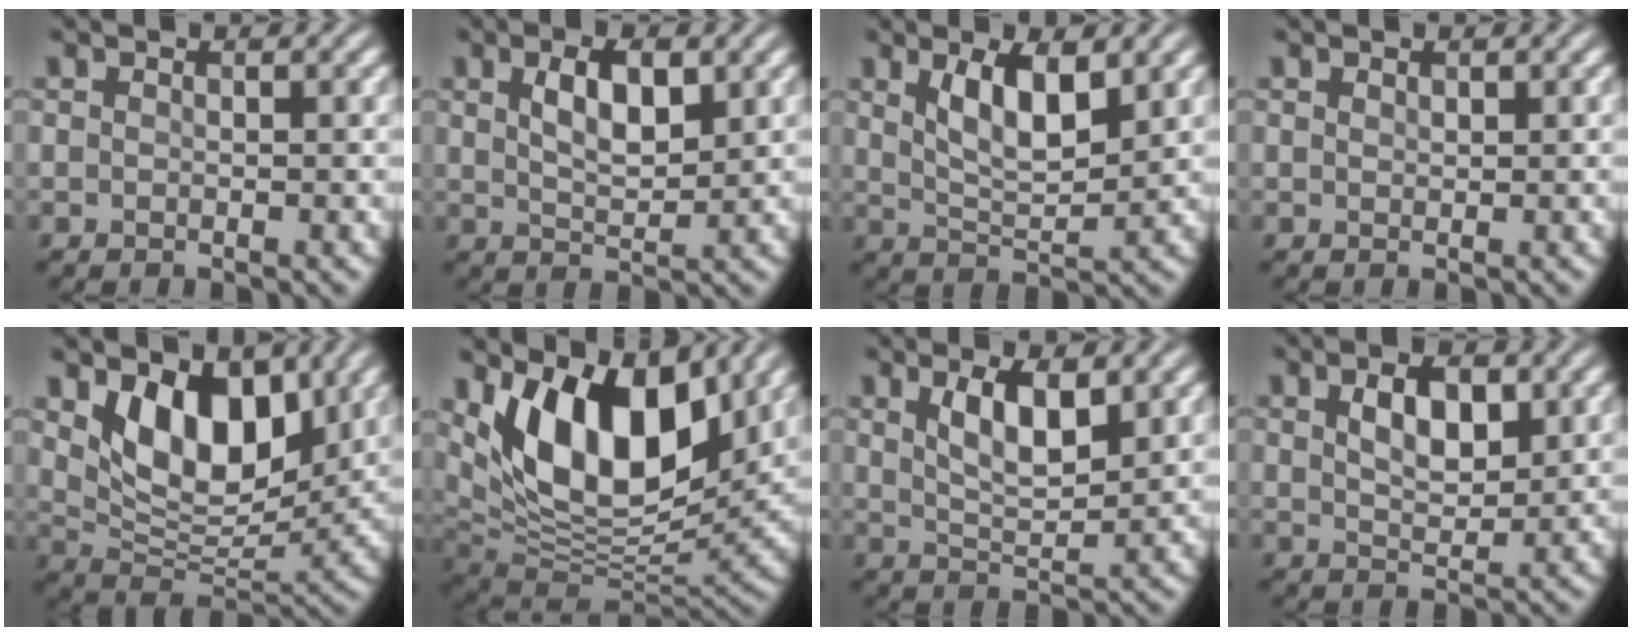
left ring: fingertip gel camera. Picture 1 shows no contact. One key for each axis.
{"total": 4.0, "fx": 1.6, "fy": 1.7, "fz": 3.3, "tx": -0.066, "ty": 0.005, "tz": 0.031}
{"total": 4.8, "fx": 2.1, "fy": 1.7, "fz": 3.9, "tx": -0.079, "ty": -0.004, "tz": 0.040}
{"total": 0.5, "fx": 0.4, "fy": 0.2, "fz": 0.2, "tx": -0.003, "ty": -0.002, "tz": 0.009}
{"total": 7.8, "fx": 3.1, "fy": 4.5, "fz": 5.5, "tx": -0.094, "ty": -0.020, "tz": 0.055}
{"total": 11.6, "fx": 5.3, "fy": 5.8, "fz": 8.6, "tx": -0.141, "ty": -0.008, "tz": 0.092}
{"total": 4.1, "fx": 1.9, "fy": 1.5, "fz": 3.4, "tx": -0.069, "ty": -0.002, "tz": 0.036}
{"total": 4.0, "fx": 1.4, "fy": 2.1, "fz": 3.1, "tx": -0.059, "ty": 0.004, "tz": 0.027}